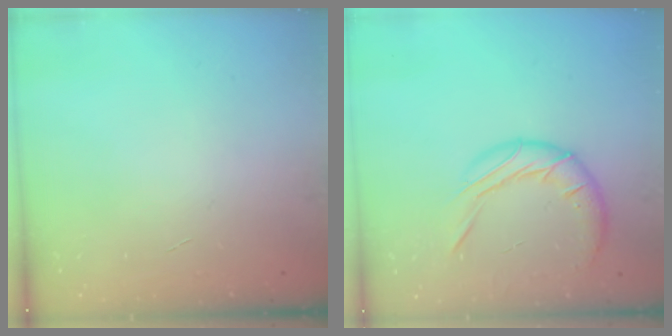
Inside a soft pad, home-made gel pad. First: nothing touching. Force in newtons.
{"total": 14.9, "press": 14.7, "slide": 2.3}